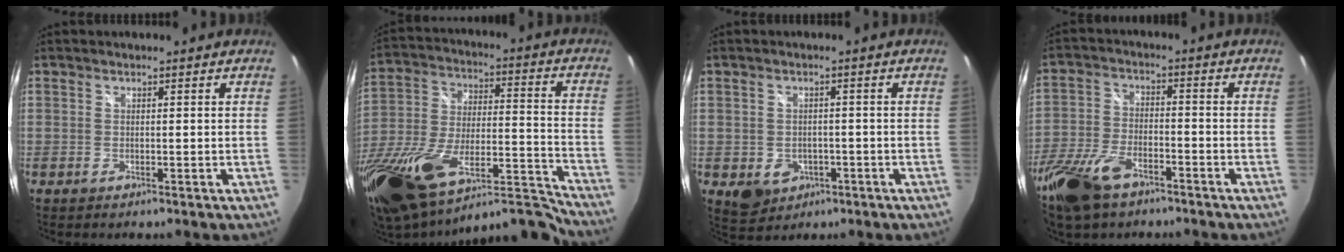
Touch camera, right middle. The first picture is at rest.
{"total": 27.3, "force": [-18.8, 9.7, 17.2], "torque": [-0.325, -0.033, -0.292]}
{"total": 6.2, "force": [-2.3, 5.0, 2.8], "torque": [-0.056, -0.002, -0.019]}
{"total": 13.4, "force": [-9.0, 6.2, 7.8], "torque": [-0.190, -0.022, -0.175]}